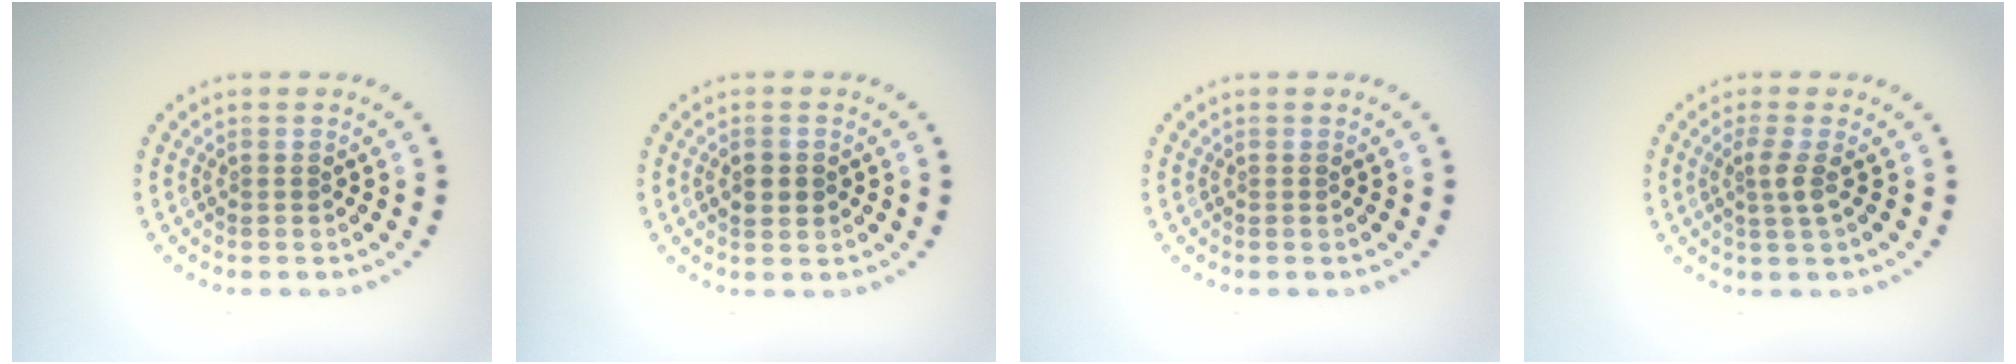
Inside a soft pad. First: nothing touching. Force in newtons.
{"total": 1.7, "press": 1.7, "slide": 0.2}
{"total": 0.0}
{"total": 1.9, "press": 1.3, "slide": 1.3}